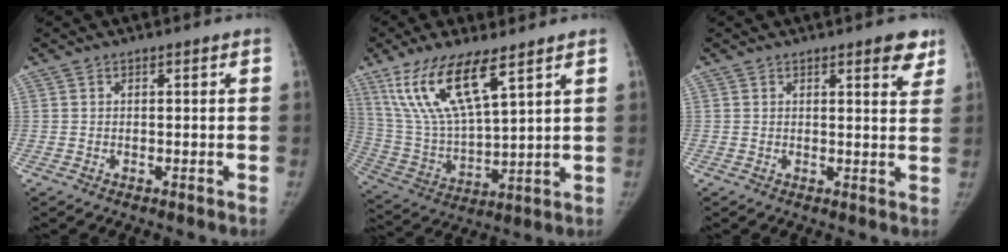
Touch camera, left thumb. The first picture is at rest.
{"total": 16.1, "force": [9.4, 4.8, 12.2], "torque": [-0.240, -0.038, 0.196]}
{"total": 4.7, "force": [3.1, 1.4, 3.2], "torque": [-0.022, -0.016, 0.034]}